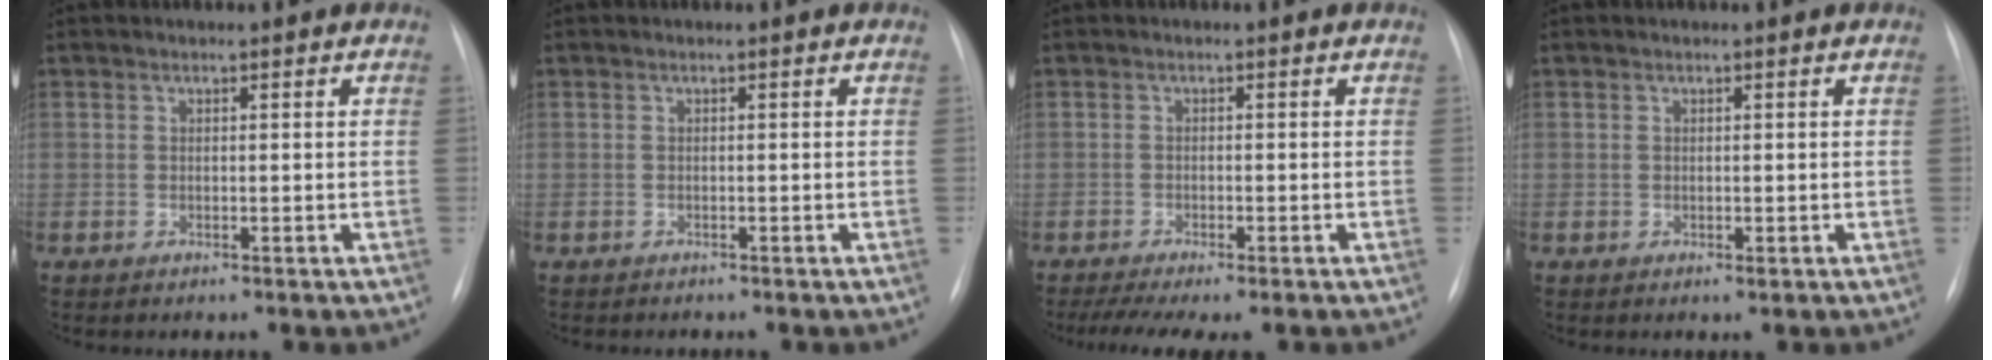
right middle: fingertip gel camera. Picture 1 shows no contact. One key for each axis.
{"total": 1.0, "fx": -0.9, "fy": 0.3, "fz": 0.2, "tx": -0.006, "ty": -0.001, "tz": -0.012}
{"total": 7.2, "fx": -5.6, "fy": 0.8, "fz": 4.5, "tx": -0.072, "ty": -0.010, "tz": -0.086}
{"total": 0.0}